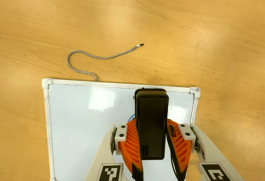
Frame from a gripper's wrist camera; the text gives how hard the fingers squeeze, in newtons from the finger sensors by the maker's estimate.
{"total": 7.0, "left": 5.3, "right": 8.7}